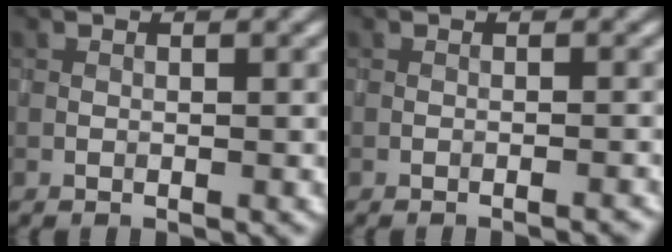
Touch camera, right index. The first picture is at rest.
{"total": 1.1, "force": [-1.1, 0.0, 0.4], "torque": [-0.006, 0.010, -0.015]}